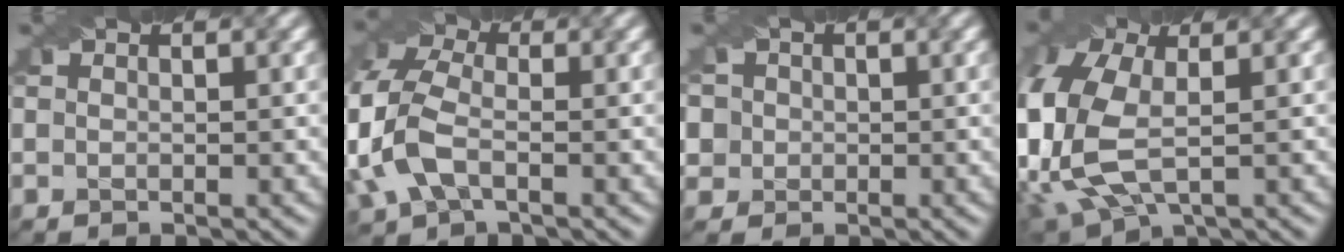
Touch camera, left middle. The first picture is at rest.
{"total": 8.4, "force": [-0.9, 5.5, 6.2], "torque": [-0.171, 0.009, -0.030]}
{"total": 5.1, "force": [1.9, 4.4, 1.9], "torque": [-0.044, 0.027, 0.014]}
{"total": 9.4, "force": [-0.6, 5.9, 7.2], "torque": [-0.203, -0.014, 0.000]}